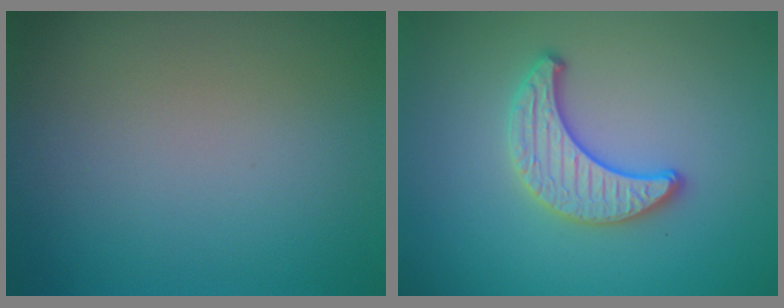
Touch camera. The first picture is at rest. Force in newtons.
{"total": 3.2, "press": 3.1, "slide": 0.8}